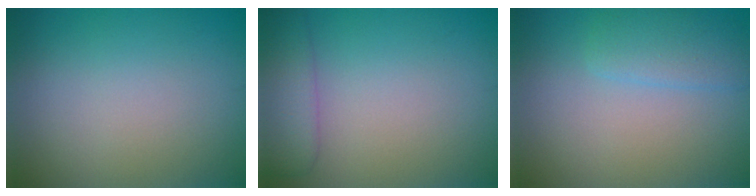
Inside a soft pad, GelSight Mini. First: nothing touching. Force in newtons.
{"total": 3.5, "press": 3.5, "slide": 0.3}
{"total": 2.4, "press": 2.3, "slide": 0.1}